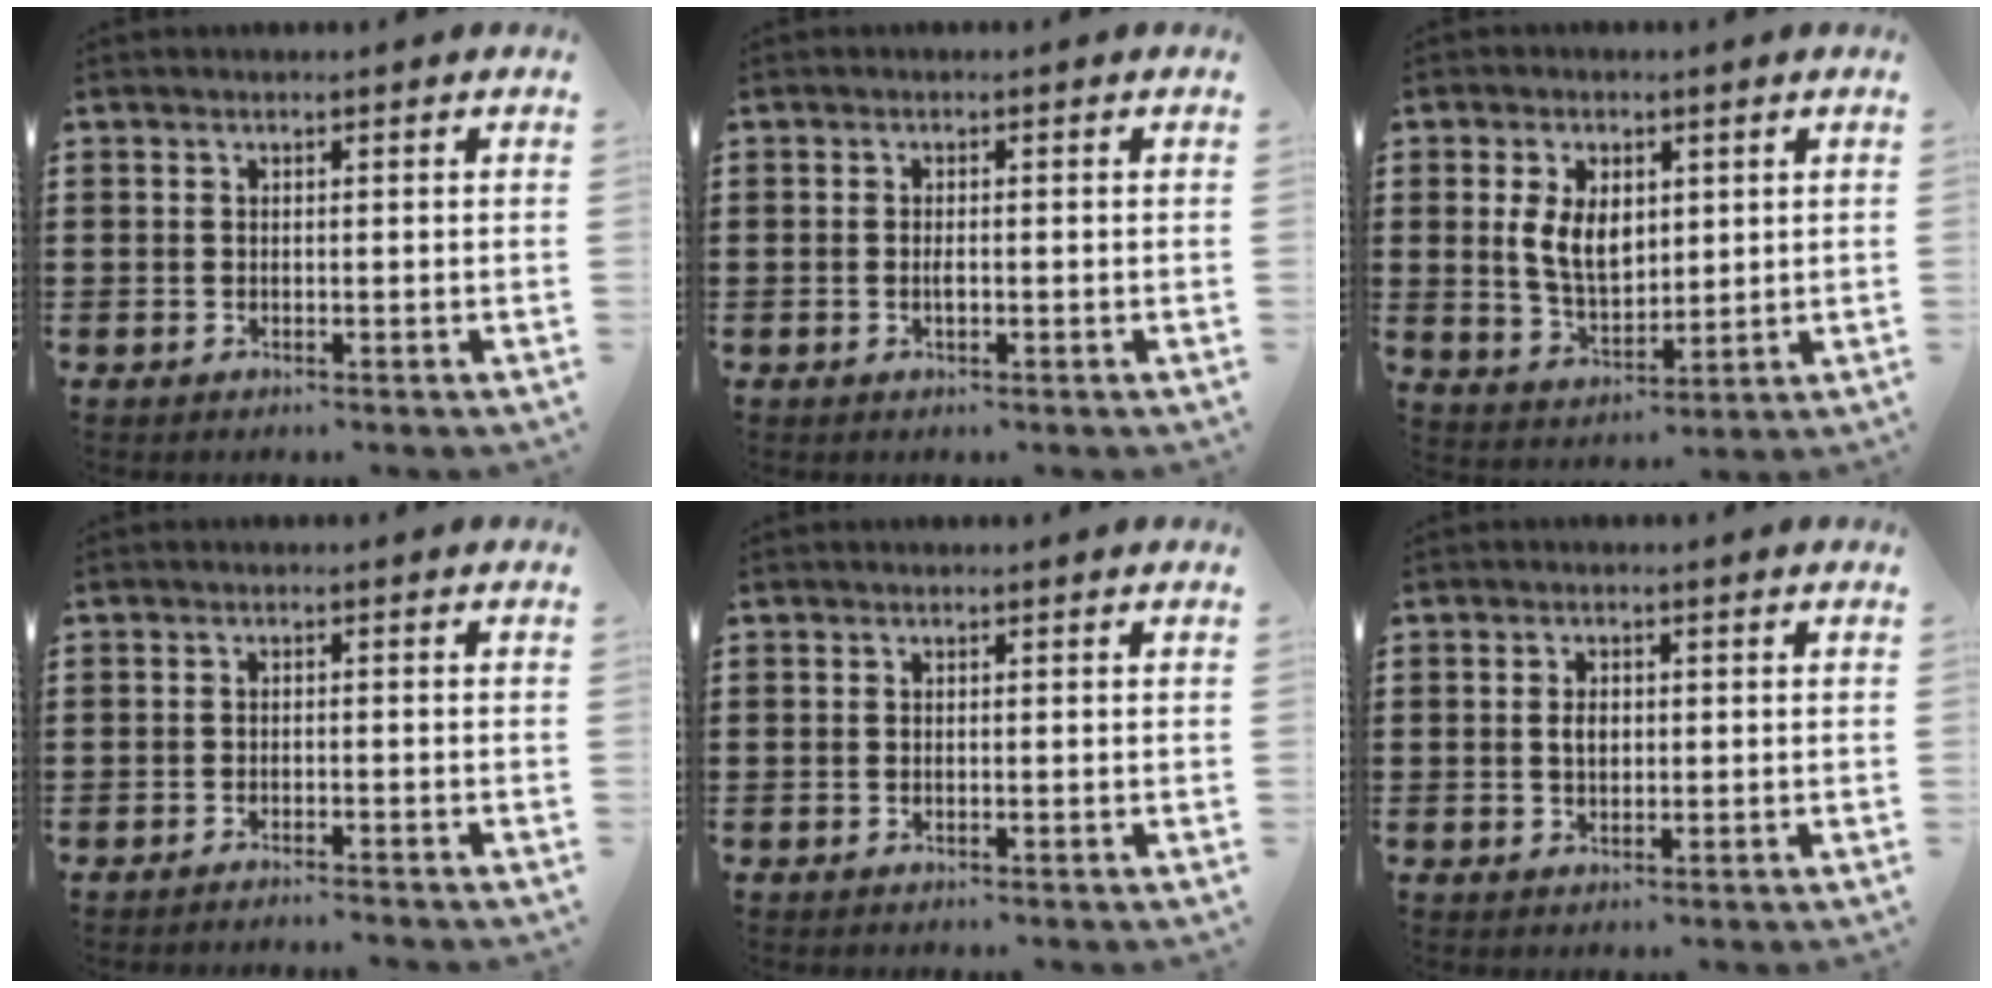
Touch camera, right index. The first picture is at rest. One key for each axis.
{"total": 1.2, "fx": -0.2, "fy": 0.4, "fz": 1.1, "tx": -0.021, "ty": -0.003, "tz": -0.003}
{"total": 7.0, "fx": 1.5, "fy": 4.4, "fz": 5.2, "tx": -0.109, "ty": 0.009, "tz": 0.024}
{"total": 1.4, "fx": -1.4, "fy": -0.2, "fz": 0.1, "tx": -0.003, "ty": 0.002, "tz": -0.029}
{"total": 0.0}
{"total": 2.3, "fx": 0.2, "fy": 1.4, "fz": 1.8, "tx": -0.028, "ty": 0.003, "tz": 0.000}